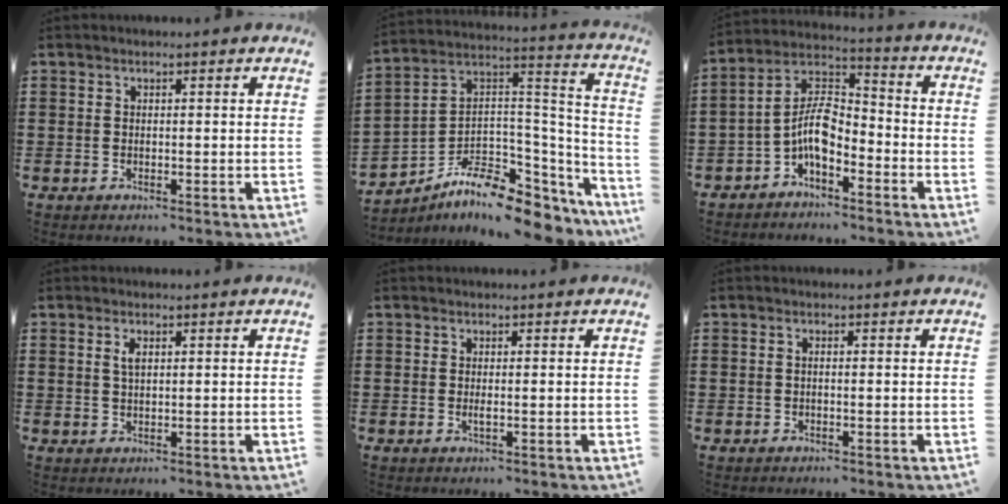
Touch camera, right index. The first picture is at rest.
{"total": 9.1, "force": [-6.3, 4.5, 4.8], "torque": [-0.101, 0.000, -0.116]}
{"total": 7.7, "force": [-3.3, 3.8, 5.8], "torque": [-0.134, -0.002, -0.071]}
{"total": 1.8, "force": [0.7, 0.7, 1.6], "torque": [-0.034, 0.004, 0.011]}
{"total": 0.9, "force": [-0.2, 0.2, 0.9], "torque": [-0.016, -0.003, -0.003]}
{"total": 0.7, "force": [-0.3, 0.1, 0.6], "torque": [-0.012, -0.004, -0.004]}